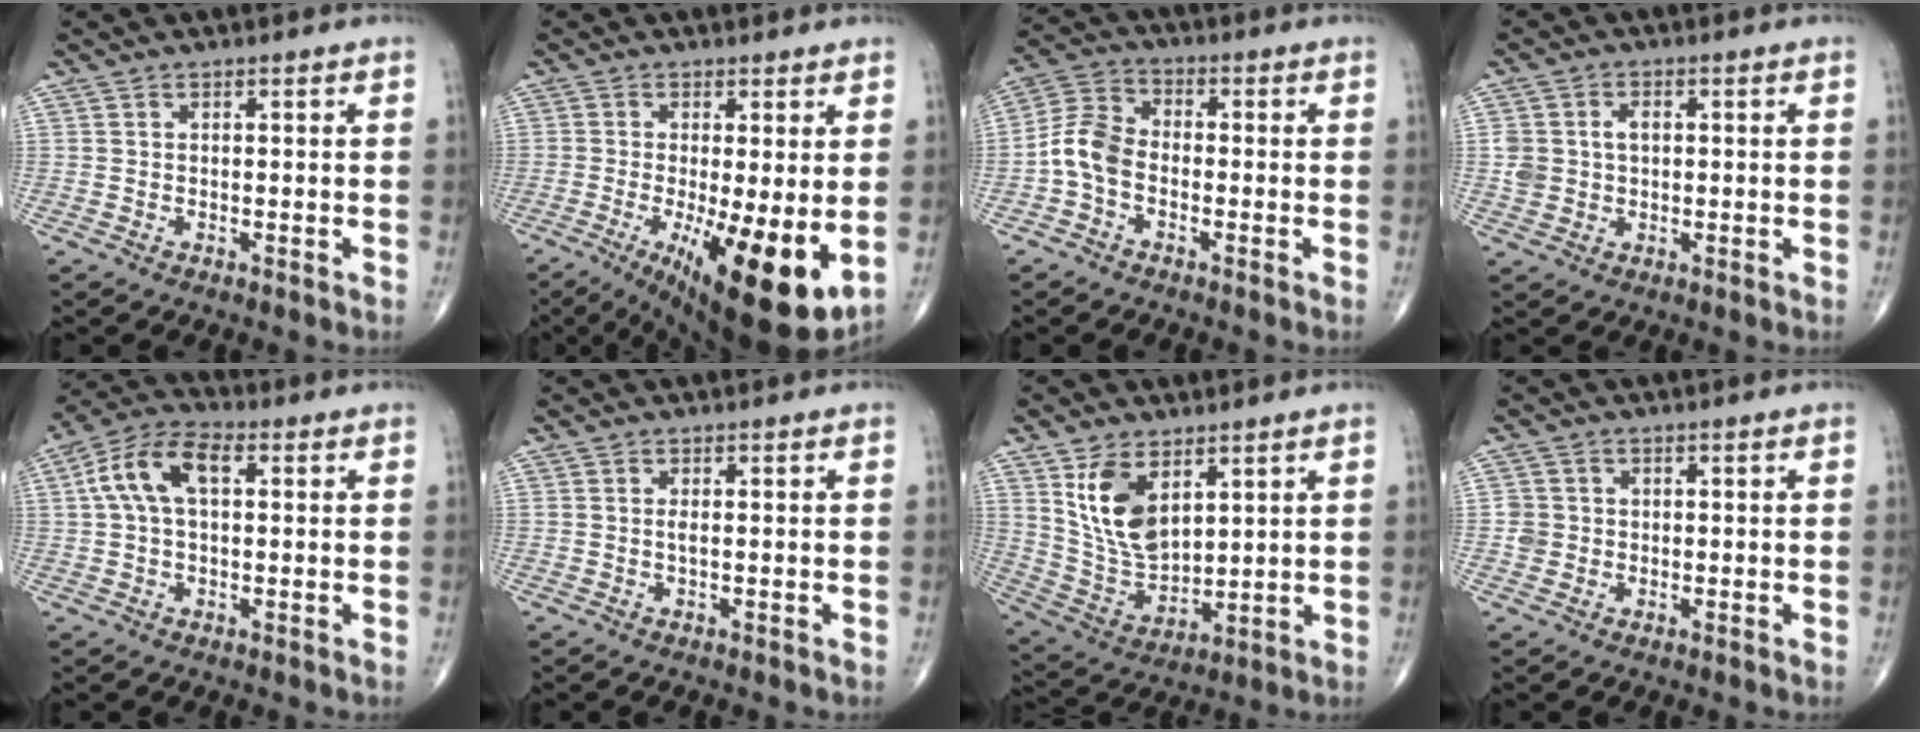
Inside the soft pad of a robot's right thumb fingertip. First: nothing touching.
{"total": 16.0, "force": [-3.5, 4.7, 15.0], "torque": [-0.212, -0.028, -0.035]}
{"total": 7.0, "force": [-2.0, 4.6, 4.8], "torque": [-0.089, 0.026, -0.055]}
{"total": 4.7, "force": [0.6, 3.6, 3.0], "torque": [-0.044, 0.006, 0.013]}
{"total": 10.0, "force": [2.0, 5.4, 8.2], "torque": [-0.165, 0.032, 0.031]}
{"total": 0.8, "force": [0.0, 0.1, 0.8], "torque": [-0.019, -0.002, 0.000]}
{"total": 12.0, "force": [5.2, 6.8, 8.3], "torque": [-0.139, -0.028, 0.118]}
{"total": 2.5, "force": [-0.1, 2.5, 0.4], "torque": [0.014, 0.008, -0.003]}